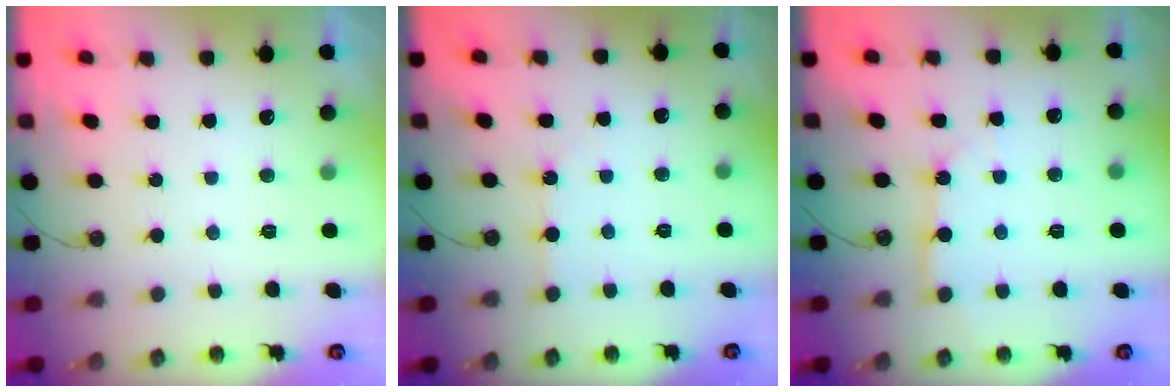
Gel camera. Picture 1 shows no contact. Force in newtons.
{"total": 1.4, "press": 1.3, "slide": 0.3}
{"total": 3.0, "press": 2.9, "slide": 0.3}